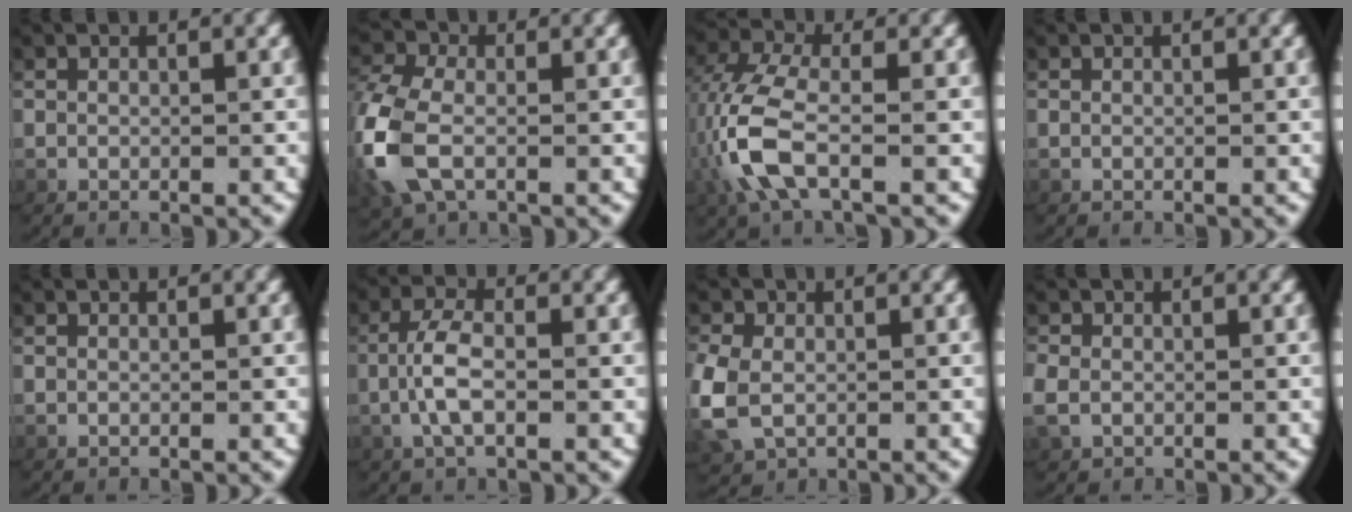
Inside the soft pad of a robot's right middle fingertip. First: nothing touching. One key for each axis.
{"total": 5.0, "fx": -0.6, "fy": 3.3, "fz": 3.6, "tx": -0.125, "ty": -0.019, "tz": 0.004}
{"total": 4.6, "fx": -0.4, "fy": 1.6, "fz": 4.3, "tx": -0.118, "ty": -0.007, "tz": 0.000}
{"total": 0.0}
{"total": 0.0}
{"total": 2.8, "fx": -0.2, "fy": 0.4, "fz": 2.7, "tx": -0.067, "ty": -0.001, "tz": 0.000}
{"total": 3.1, "fx": -0.2, "fy": 2.5, "fz": 1.9, "tx": -0.068, "ty": -0.014, "tz": 0.013}
{"total": 1.1, "fx": 0.0, "fy": 0.9, "fz": 0.6, "tx": -0.026, "ty": 0.000, "tz": 0.006}